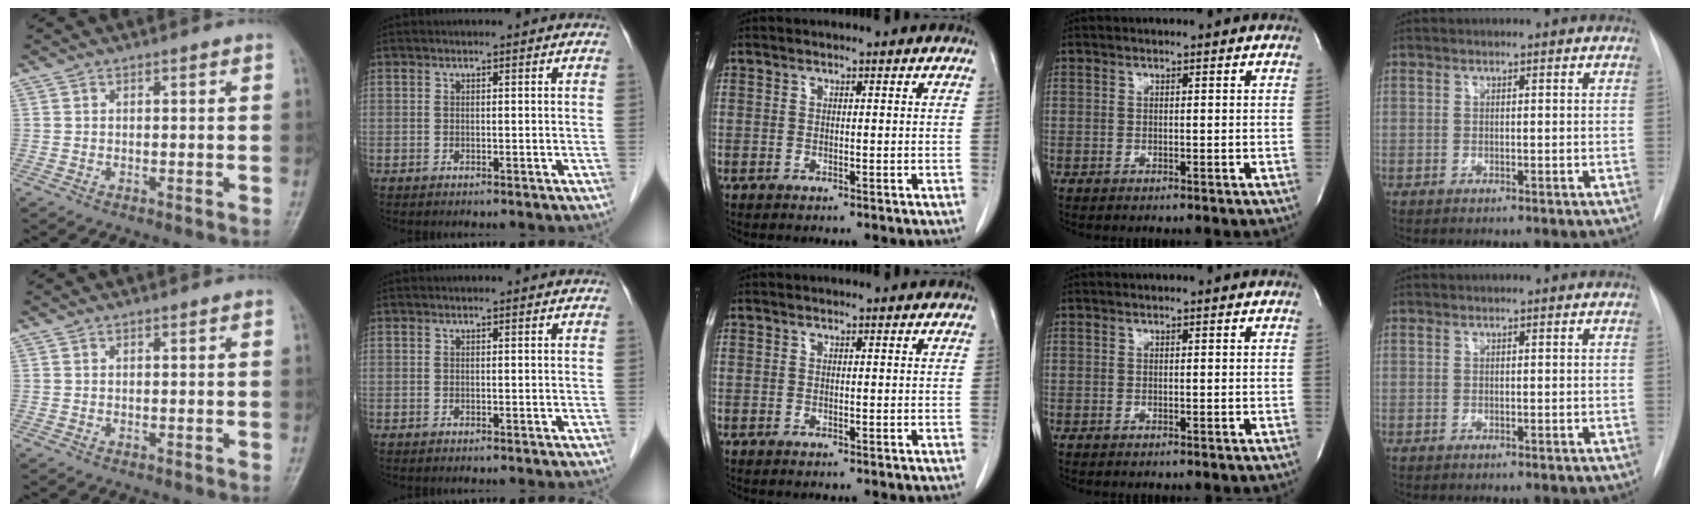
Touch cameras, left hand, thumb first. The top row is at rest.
{}